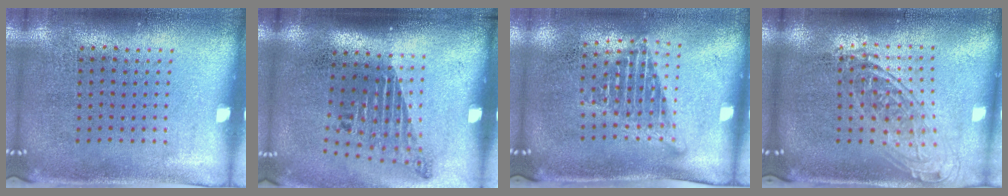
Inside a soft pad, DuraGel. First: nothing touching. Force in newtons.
{"total": 1.8, "press": 1.2, "slide": 1.4}
{"total": 1.4, "press": 1.2, "slide": 0.8}
{"total": 1.8, "press": 1.4, "slide": 1.1}